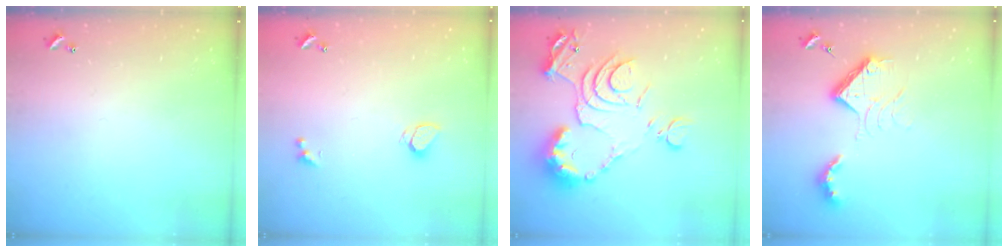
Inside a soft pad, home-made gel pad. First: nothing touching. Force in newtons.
{"total": 1.9, "press": 1.8, "slide": 0.4}
{"total": 15.1, "press": 15.0, "slide": 1.6}
{"total": 12.0, "press": 12.0, "slide": 0.4}